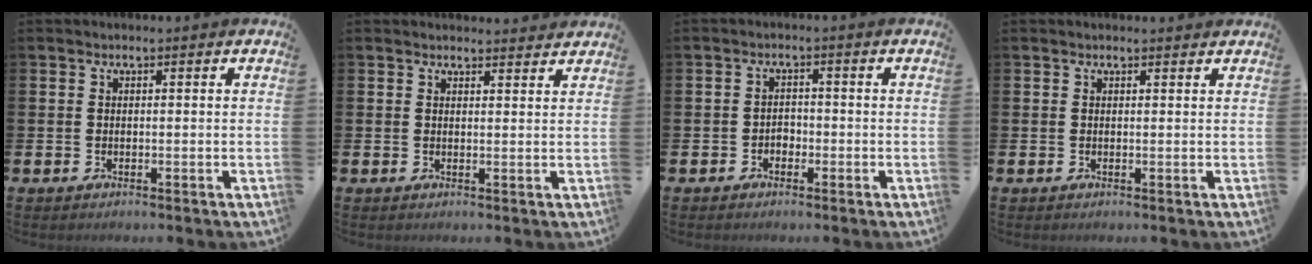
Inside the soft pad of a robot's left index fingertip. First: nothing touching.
{"total": 2.0, "force": [1.9, 0.3, -0.1], "torque": [0.006, -0.011, 0.034]}
{"total": 1.6, "force": [-1.0, 1.2, 0.4], "torque": [-0.009, 0.004, -0.024]}
{"total": 0.6, "force": [0.6, 0.1, 0.1], "torque": [0.004, -0.002, 0.009]}